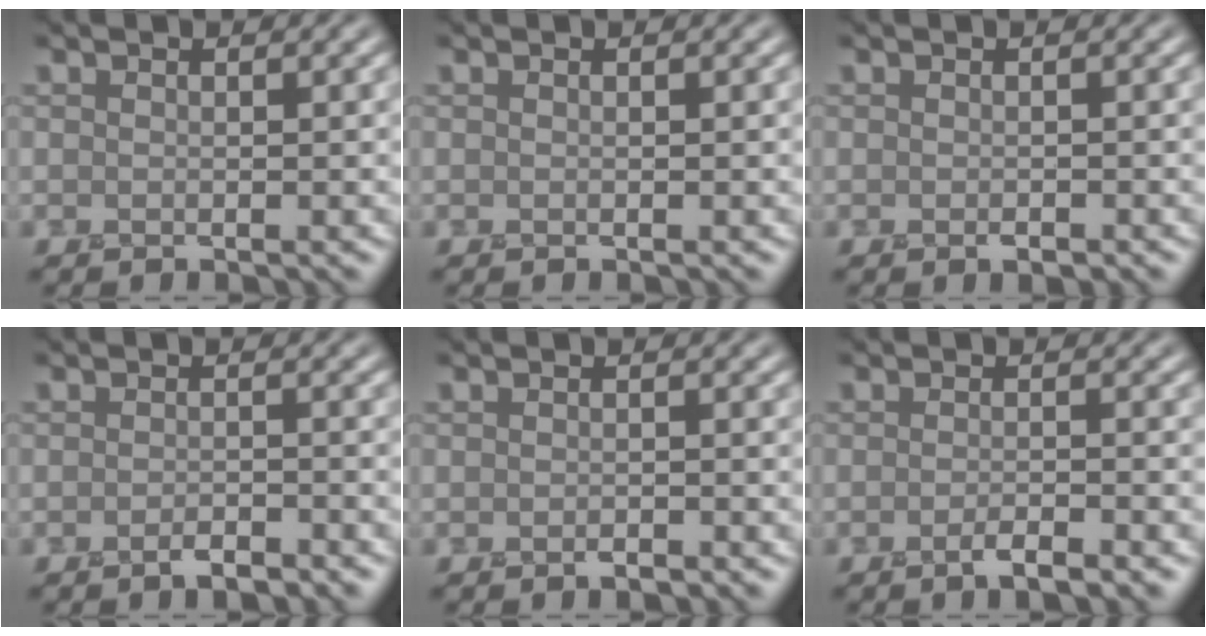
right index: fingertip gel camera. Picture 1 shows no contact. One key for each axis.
{"total": 0.0}
{"total": 0.9, "fx": -0.4, "fy": 0.4, "fz": 0.6, "tx": -0.012, "ty": -0.006, "tz": -0.006}
{"total": 1.8, "fx": -1.4, "fy": 0.5, "fz": 1.0, "tx": -0.017, "ty": -0.005, "tz": -0.024}
{"total": 0.9, "fx": -0.7, "fy": 0.3, "fz": 0.5, "tx": -0.012, "ty": -0.007, "tz": -0.011}
{"total": 2.1, "fx": -1.5, "fy": 0.4, "fz": 1.4, "tx": -0.023, "ty": -0.006, "tz": -0.026}